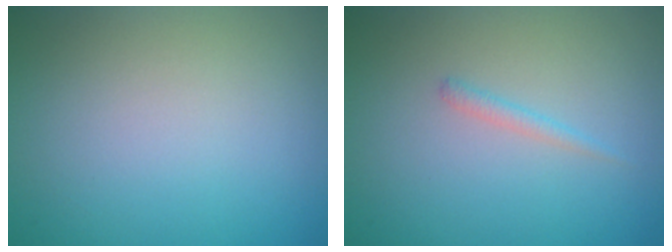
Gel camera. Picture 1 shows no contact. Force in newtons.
{"total": 0.8, "press": 0.8, "slide": 0.1}